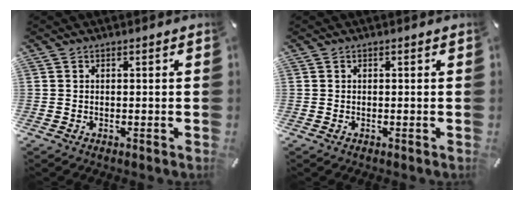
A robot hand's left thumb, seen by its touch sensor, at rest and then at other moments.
{"total": 0.0}